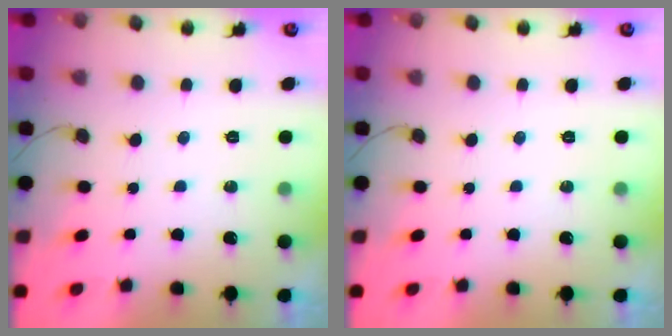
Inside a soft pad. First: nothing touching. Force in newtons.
{"total": 0.0}